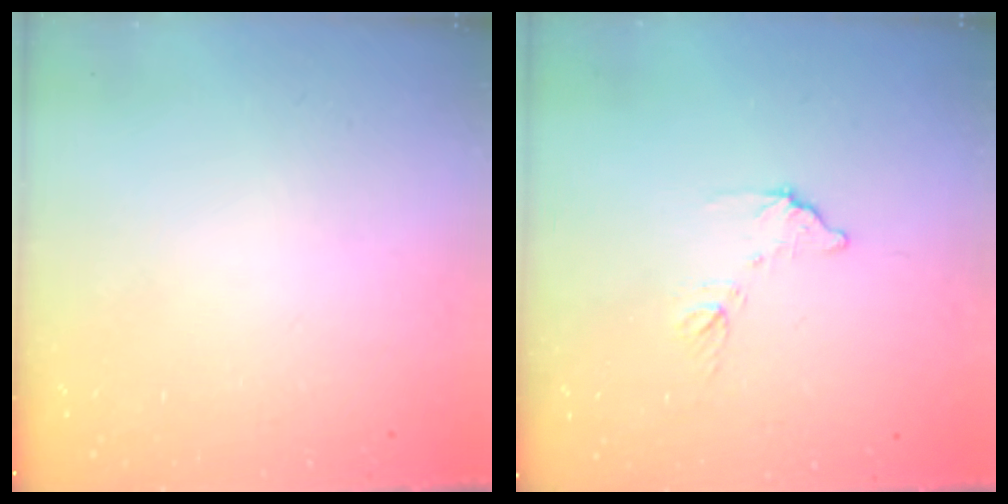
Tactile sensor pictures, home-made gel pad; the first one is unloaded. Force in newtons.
{"total": 7.2, "press": 7.1, "slide": 0.4}